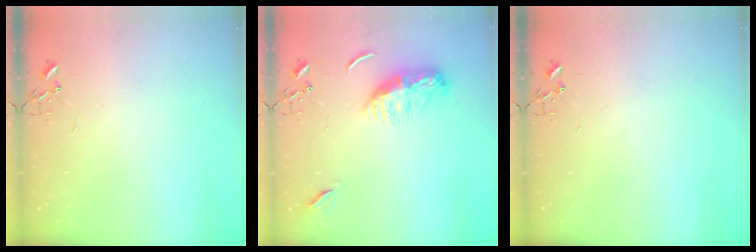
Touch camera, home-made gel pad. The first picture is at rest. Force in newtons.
{"total": 10.1, "press": 10.1, "slide": 0.6}
{"total": 0.0}